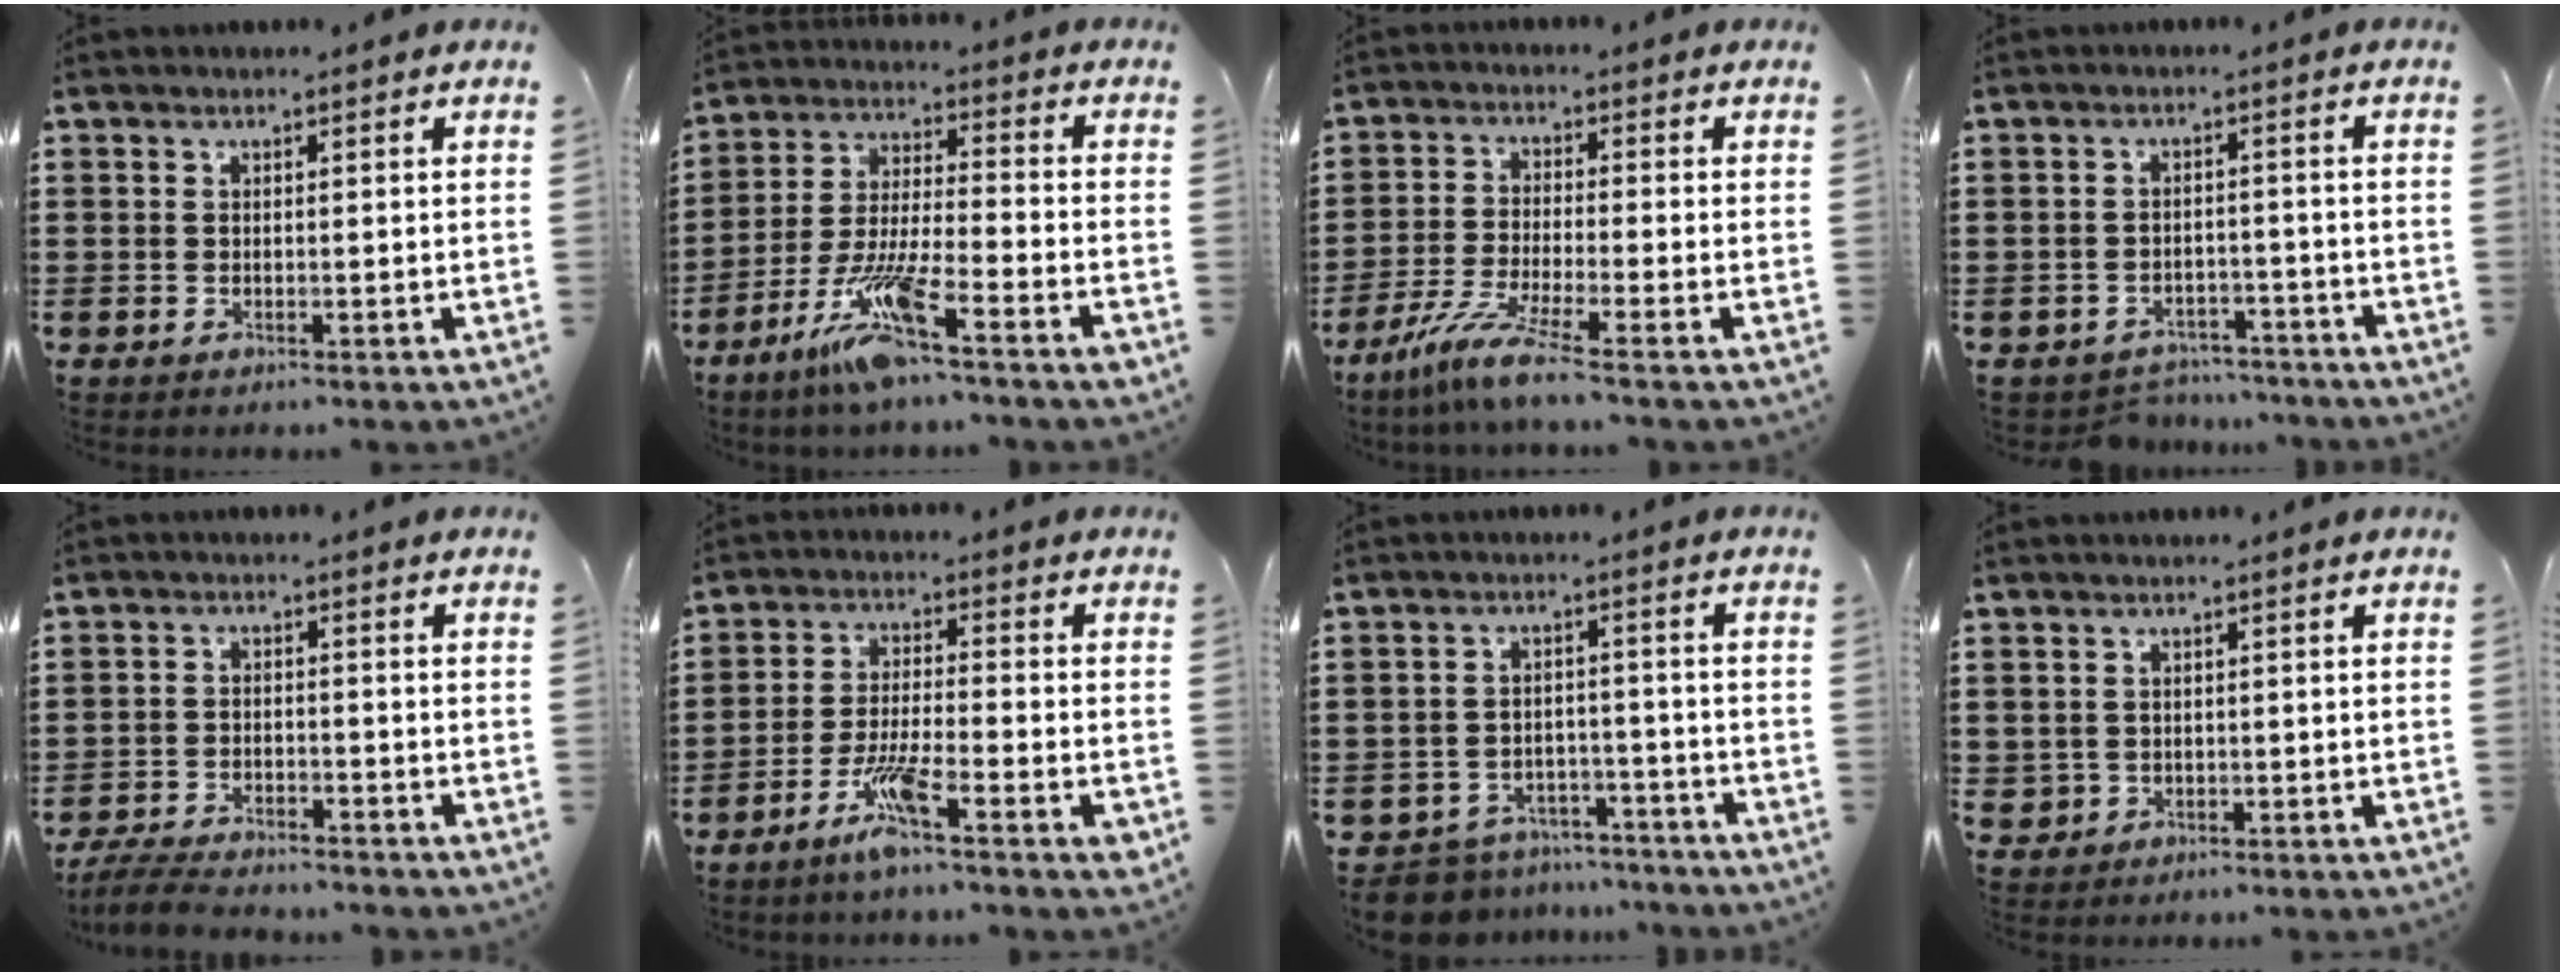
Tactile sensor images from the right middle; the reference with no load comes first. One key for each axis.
{"total": 11.3, "fx": -7.4, "fy": 1.2, "fz": 8.4, "tx": -0.174, "ty": -0.005, "tz": -0.145}
{"total": 6.7, "fx": -5.0, "fy": 0.0, "fz": 4.5, "tx": -0.105, "ty": -0.023, "tz": -0.098}
{"total": 3.3, "fx": -3.2, "fy": 0.6, "fz": -0.3, "tx": -0.005, "ty": -0.002, "tz": -0.068}
{"total": 4.9, "fx": -4.7, "fy": 0.6, "fz": 1.2, "tx": -0.030, "ty": 0.001, "tz": -0.096}
{"total": 7.3, "fx": -4.3, "fy": 1.2, "fz": 5.8, "tx": -0.117, "ty": -0.005, "tz": -0.080}
{"total": 6.2, "fx": -6.1, "fy": 1.2, "fz": 0.2, "tx": -0.015, "ty": 0.013, "tz": -0.123}
{"total": 1.1, "fx": 0.0, "fy": 1.1, "fz": 0.1, "tx": -0.008, "ty": 0.004, "tz": -0.002}